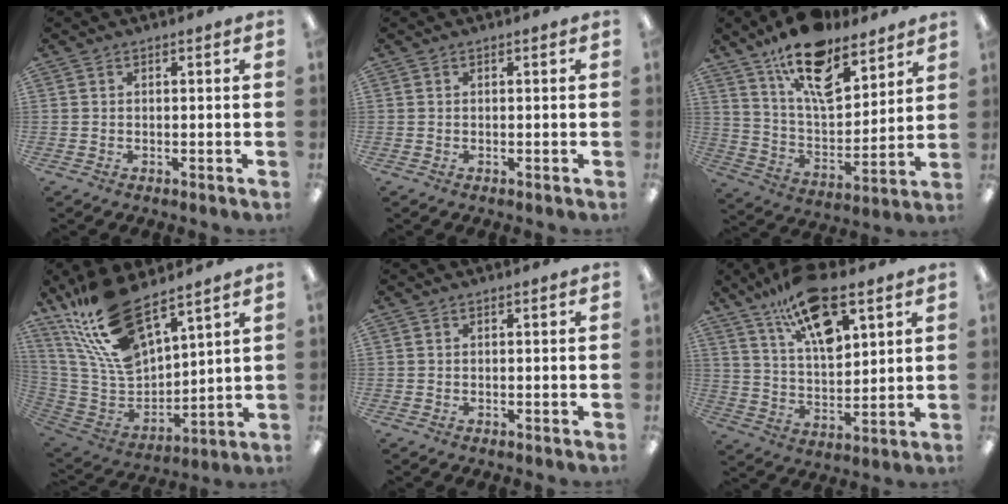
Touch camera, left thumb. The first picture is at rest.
{"total": 0.0}
{"total": 18.1, "force": [12.6, 7.9, 10.4], "torque": [-0.177, -0.070, 0.220]}
{"total": 20.6, "force": [15.0, 7.7, 11.8], "torque": [-0.265, -0.088, 0.268]}
{"total": 0.0}
{"total": 16.1, "force": [10.3, 6.4, 10.6], "torque": [-0.175, -0.045, 0.176]}